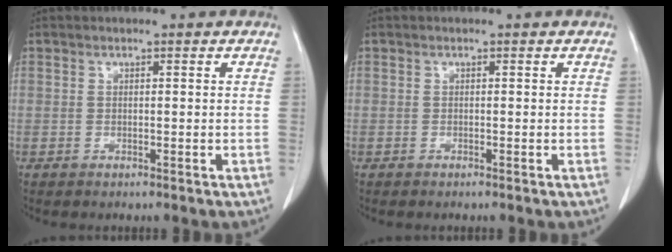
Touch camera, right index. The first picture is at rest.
{"total": 0.0}